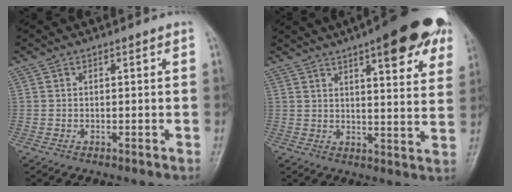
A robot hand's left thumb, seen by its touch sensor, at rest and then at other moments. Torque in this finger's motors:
{"motor_torque": [2.76, 1.82, 1.47, -1.30, 0.09]}